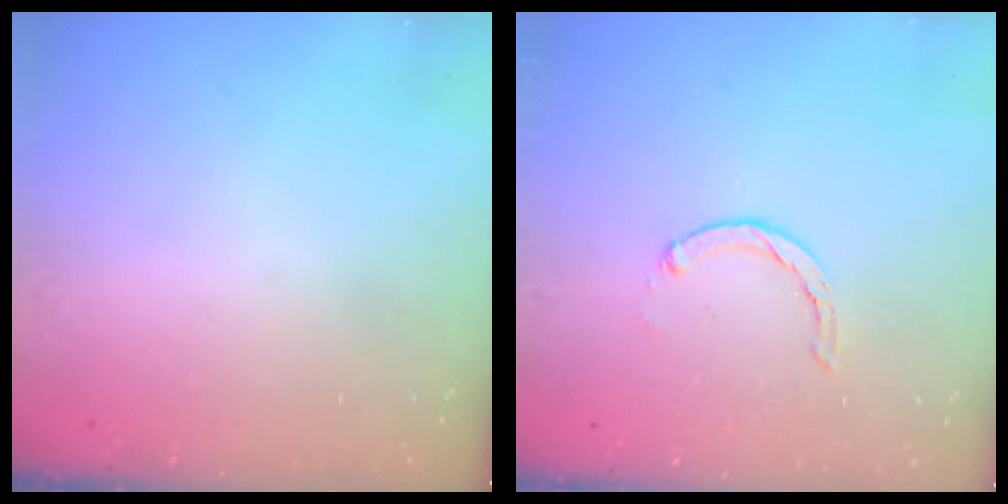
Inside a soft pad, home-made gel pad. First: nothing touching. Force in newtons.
{"total": 2.0, "press": 2.0, "slide": 0.4}